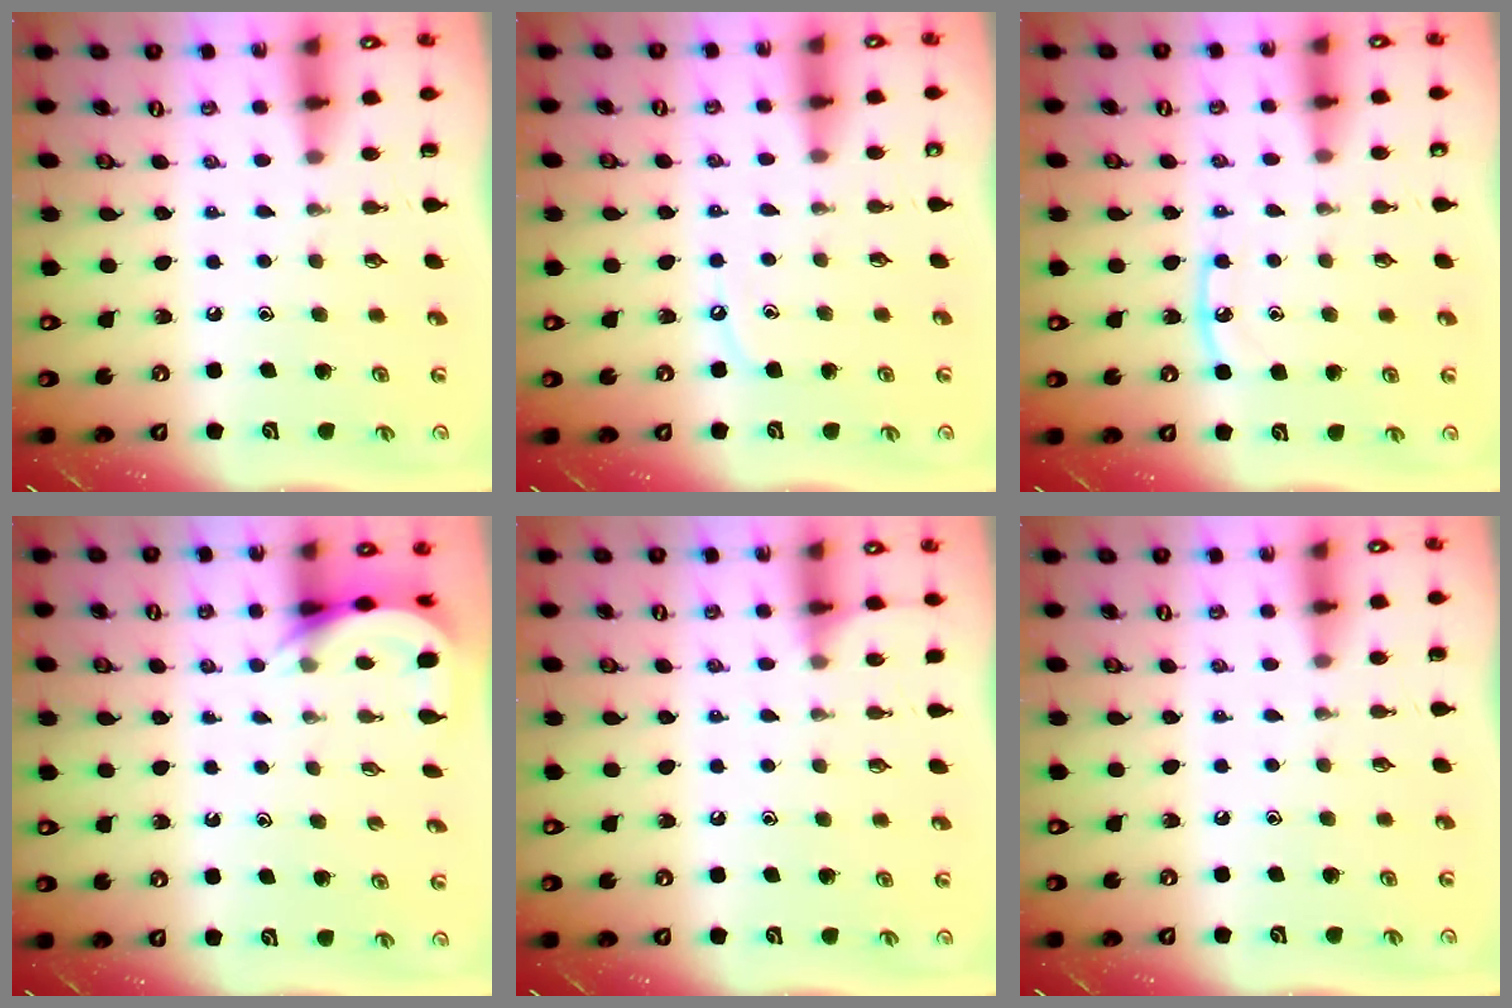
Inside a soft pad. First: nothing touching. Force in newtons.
{"total": 3.8, "press": 3.8, "slide": 0.2}
{"total": 7.2, "press": 7.2, "slide": 0.7}
{"total": 5.5, "press": 5.5, "slide": 0.4}
{"total": 5.6, "press": 5.5, "slide": 0.7}
{"total": 0.0}